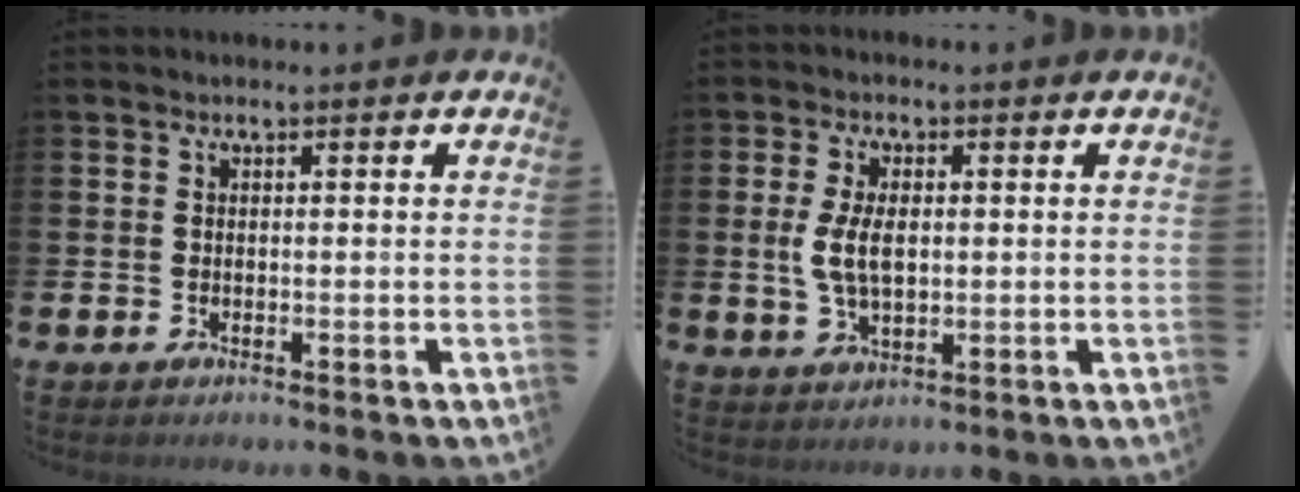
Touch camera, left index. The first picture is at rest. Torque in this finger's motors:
{"motor_torque": [0.26, 0.04, 0.24, 0.21]}